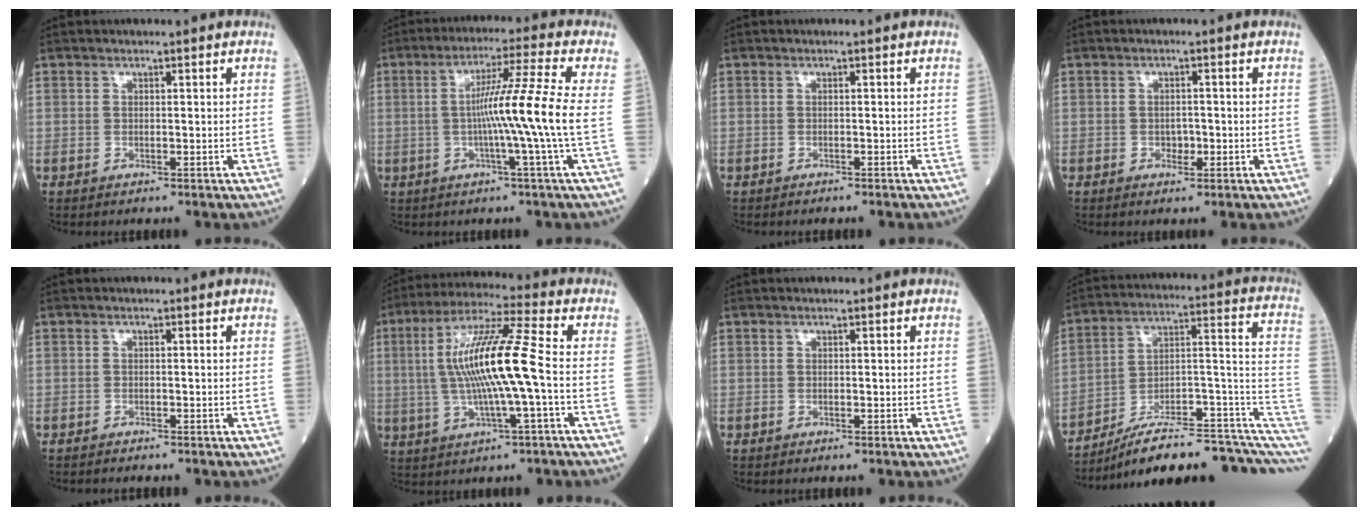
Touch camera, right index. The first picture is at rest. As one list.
[{"total": 10.1, "force": [-0.9, -3.0, 9.6], "torque": [-0.167, 0.000, -0.015]}, {"total": 1.2, "force": [-1.1, 0.1, 0.5], "torque": [-0.006, -0.001, -0.013]}, {"total": 1.7, "force": [-0.6, 1.0, 1.2], "torque": [-0.017, 0.002, -0.007]}, {"total": 1.0, "force": [-0.9, 0.1, 0.2], "torque": [-0.004, -0.001, -0.013]}, {"total": 13.6, "force": [-0.3, -0.1, 13.6], "torque": [-0.267, 0.012, -0.010]}, {"total": 0.0}, {"total": 19.7, "force": [-14.0, 4.4, 13.2], "torque": [-0.124, 0.066, -0.203]}]